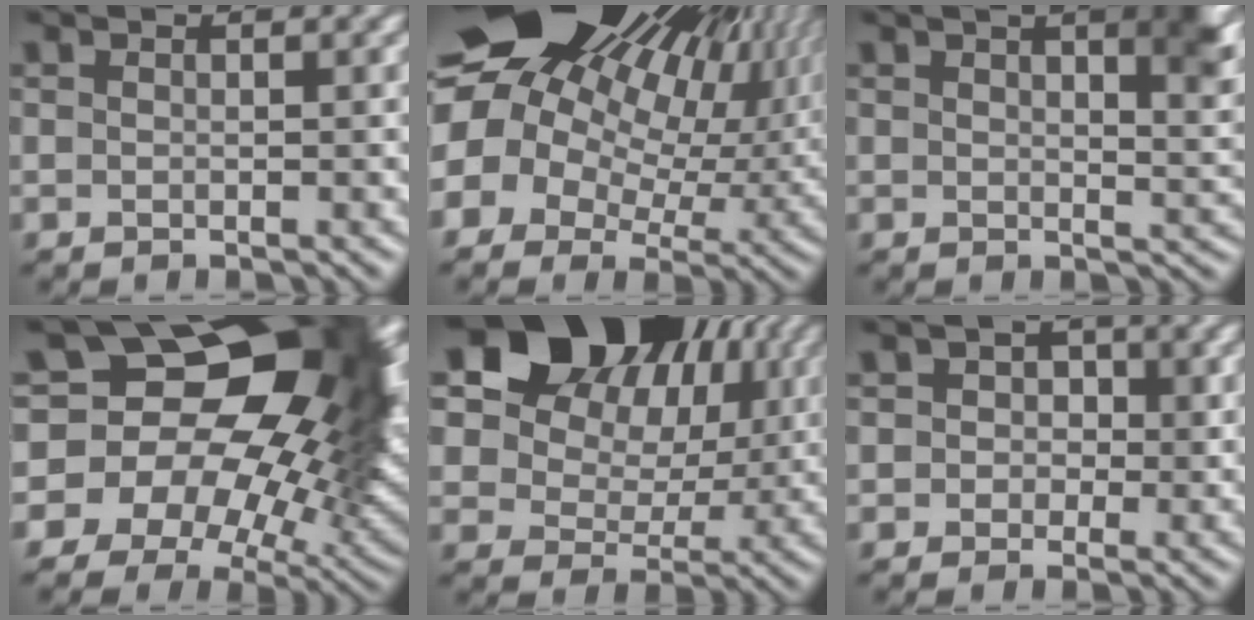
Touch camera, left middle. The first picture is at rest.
{"total": 22.7, "force": [7.7, 16.5, 13.5], "torque": [-0.249, 0.032, 0.104]}
{"total": 5.5, "force": [2.7, 1.9, 4.3], "torque": [-0.040, 0.007, 0.038]}
{"total": 18.9, "force": [2.8, 12.8, 13.6], "torque": [-0.160, 0.013, 0.036]}
{"total": 17.1, "force": [8.1, 12.7, 8.1], "torque": [-0.170, 0.068, 0.138]}
{"total": 2.8, "force": [0.6, 2.6, 0.8], "torque": [0.025, 0.014, -0.016]}